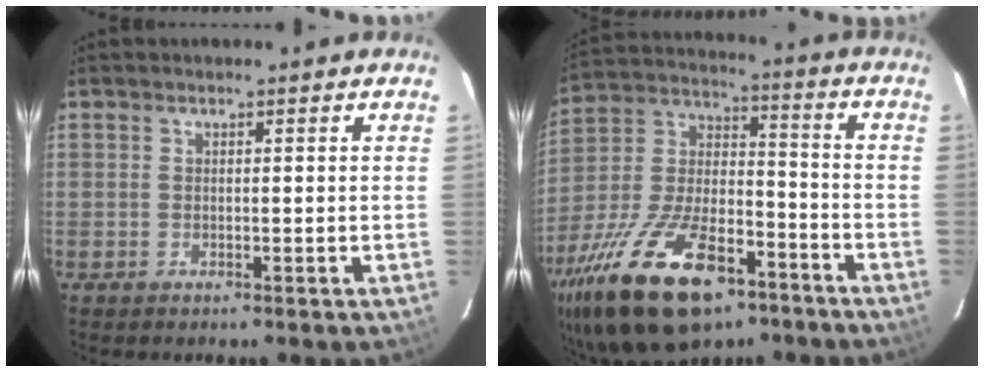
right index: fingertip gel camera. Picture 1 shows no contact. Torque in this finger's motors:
{"motor_torque": [1.51, -0.63, 1.01, 0.21]}